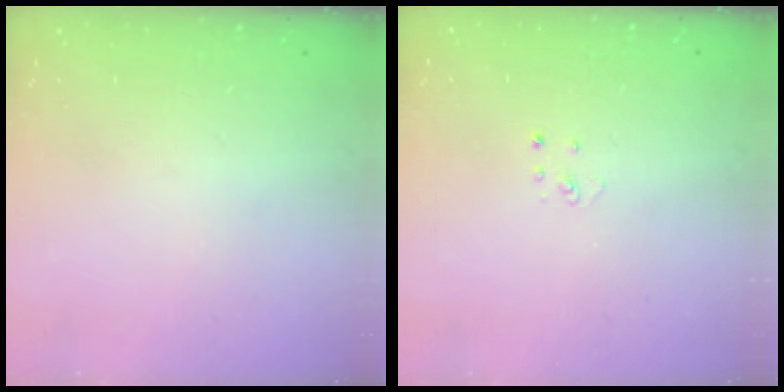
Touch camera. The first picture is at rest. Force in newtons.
{"total": 3.1, "press": 3.1, "slide": 0.2}